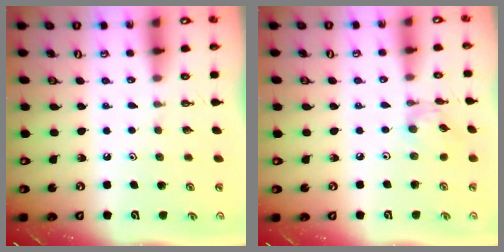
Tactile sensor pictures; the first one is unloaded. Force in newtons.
{"total": 3.0, "press": 3.0, "slide": 0.1}